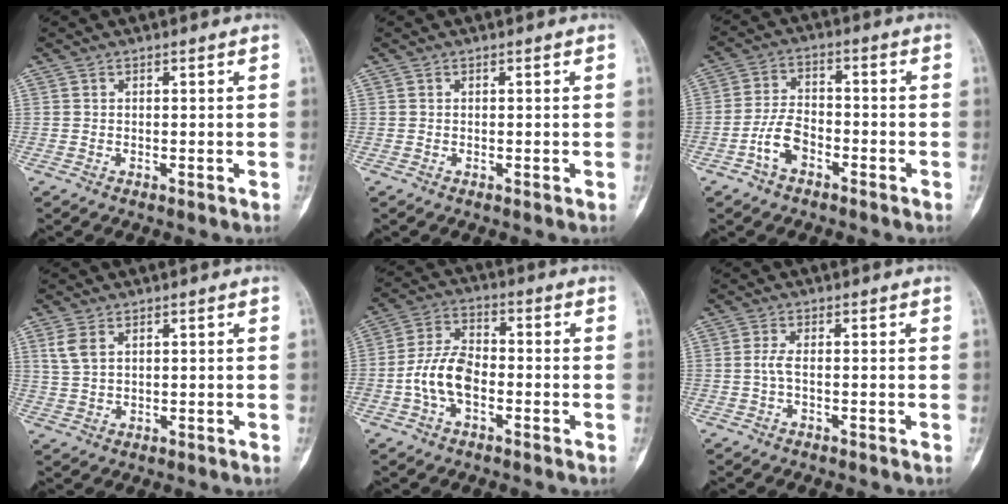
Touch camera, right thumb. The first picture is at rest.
{"total": 0.0}
{"total": 6.5, "force": [-3.3, 3.7, 4.1], "torque": [-0.077, 0.029, -0.068]}
{"total": 4.0, "force": [1.8, 2.3, 2.8], "torque": [-0.058, 0.002, 0.044]}
{"total": 9.1, "force": [-2.5, 5.3, 7.0], "torque": [-0.133, 0.031, -0.056]}
{"total": 1.8, "force": [-0.3, 0.5, 1.7], "torque": [-0.037, 0.001, -0.009]}